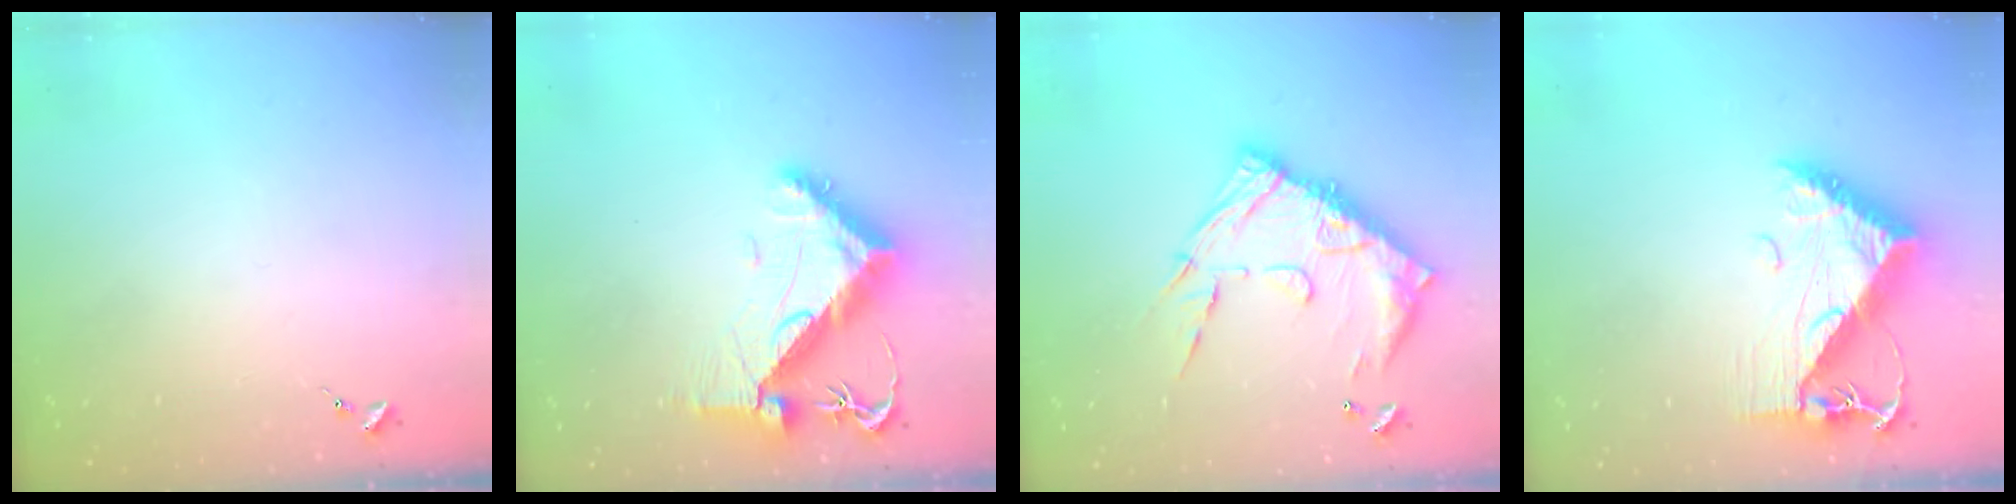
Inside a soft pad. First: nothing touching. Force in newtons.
{"total": 10.8, "press": 10.8, "slide": 1.3}
{"total": 19.1, "press": 19.0, "slide": 1.7}
{"total": 10.2, "press": 10.2, "slide": 1.0}